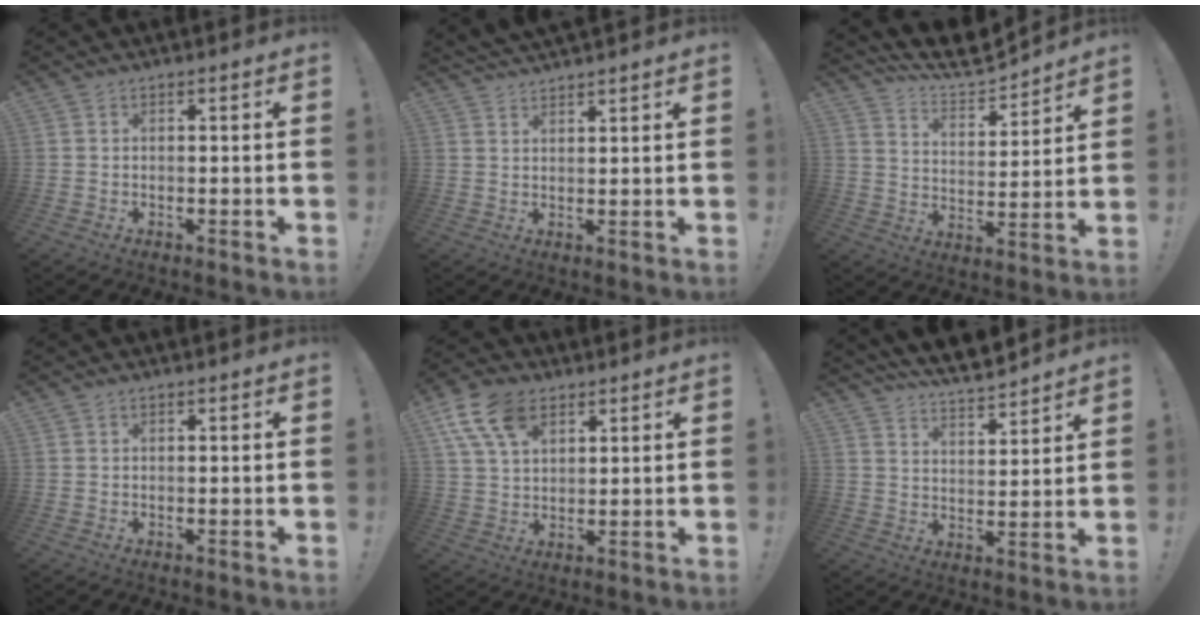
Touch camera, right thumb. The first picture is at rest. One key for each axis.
{"total": 3.2, "fx": 3.1, "fy": 0.3, "fz": 0.7, "tx": -0.012, "ty": -0.021, "tz": 0.059}
{"total": 10.3, "fx": 9.5, "fy": 2.3, "fz": 3.4, "tx": -0.068, "ty": -0.083, "tz": 0.168}
{"total": 0.0}
{"total": 12.6, "fx": 6.4, "fy": 7.7, "fz": 7.7, "tx": -0.142, "ty": -0.011, "tz": 0.122}
{"total": 8.1, "fx": 7.4, "fy": 1.5, "fz": 2.9, "tx": -0.063, "ty": -0.061, "tz": 0.134}